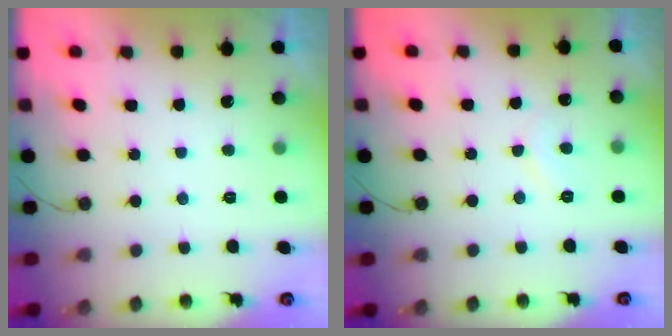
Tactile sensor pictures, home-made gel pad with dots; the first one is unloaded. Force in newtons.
{"total": 5.7, "press": 5.7, "slide": 0.5}